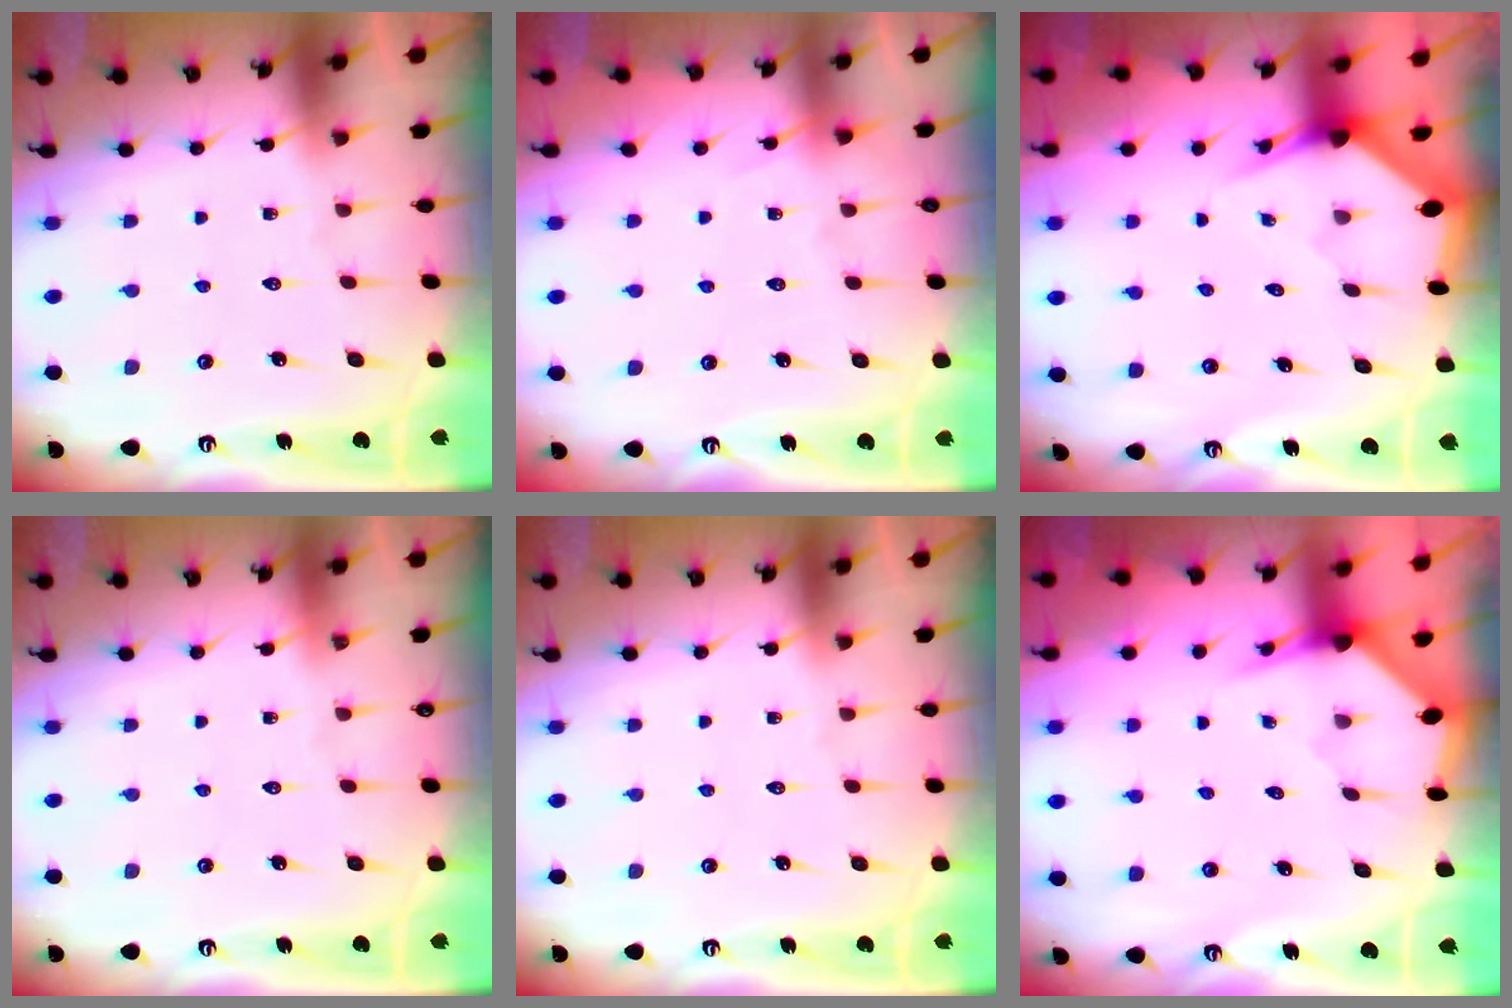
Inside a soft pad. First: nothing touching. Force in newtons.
{"total": 4.9, "press": 4.9, "slide": 0.6}
{"total": 2.8, "press": 2.8, "slide": 0.1}
{"total": 0.0}
{"total": 0.0}
{"total": 3.2, "press": 3.2, "slide": 0.1}